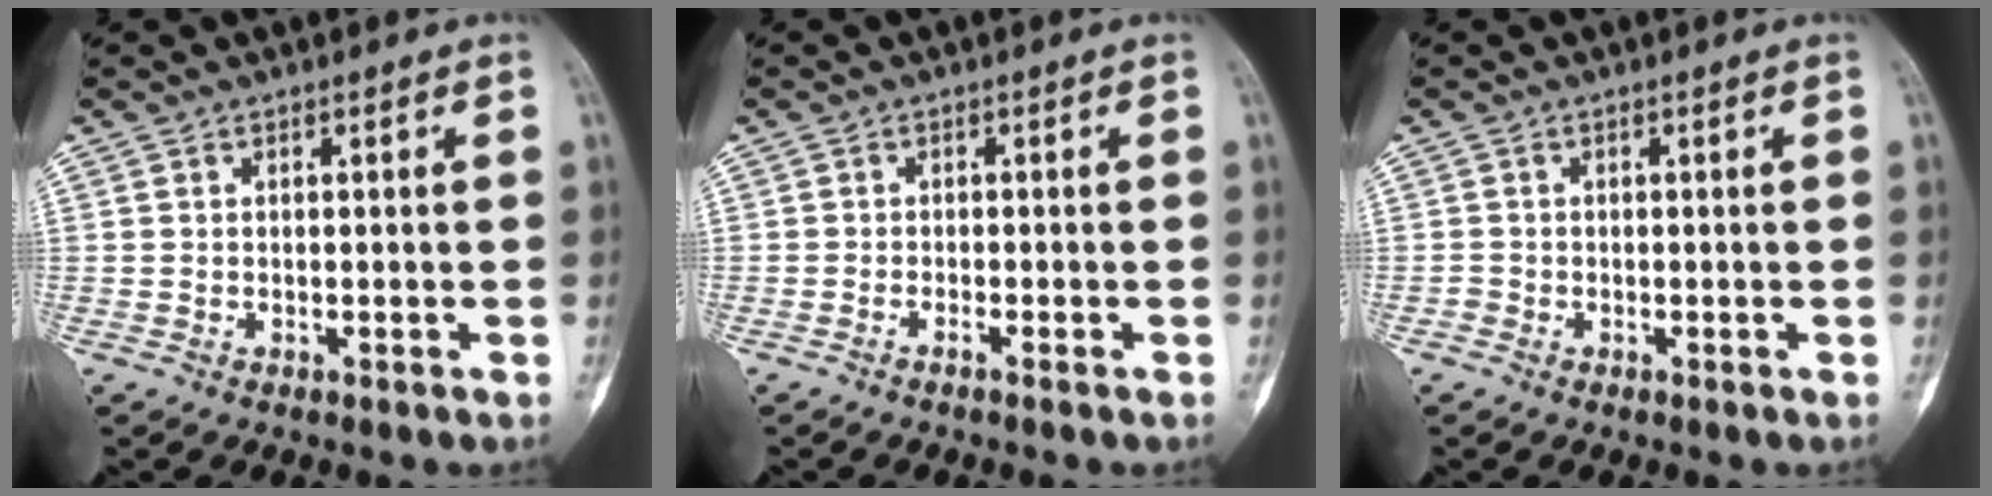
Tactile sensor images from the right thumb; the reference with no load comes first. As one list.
[{"total": 1.0, "force": [-0.8, -0.2, 0.6], "torque": [-0.013, 0.004, -0.015]}, {"total": 0.7, "force": [-0.4, 0.6, 0.0], "torque": [-0.001, 0.003, -0.010]}]